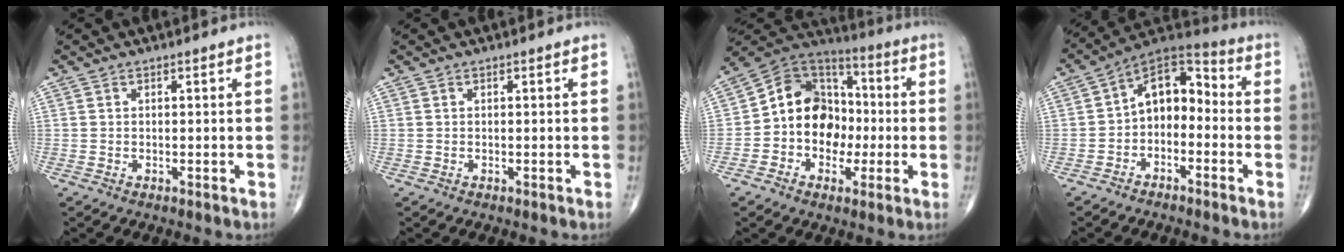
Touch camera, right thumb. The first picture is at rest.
{"total": 0.0}
{"total": 14.7, "force": [-1.6, 11.9, 8.5], "torque": [-0.092, 0.041, -0.039]}
{"total": 10.5, "force": [-1.8, 7.0, 7.7], "torque": [-0.086, 0.053, -0.049]}